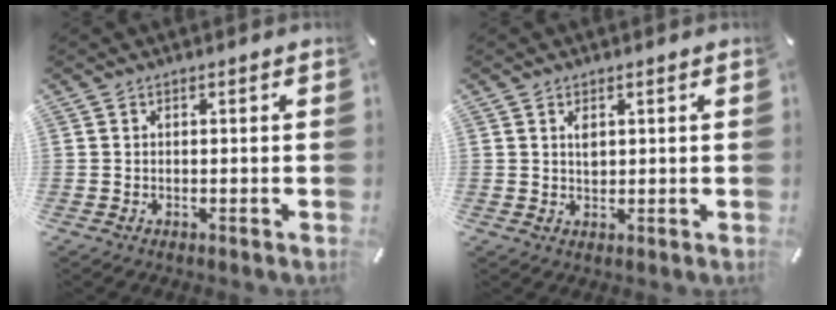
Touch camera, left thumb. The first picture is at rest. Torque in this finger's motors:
{"motor_torque": [0.43, 0.41, 0.25, -0.18, 0.07]}